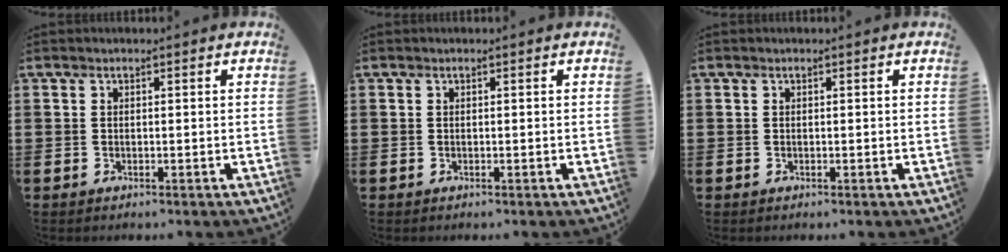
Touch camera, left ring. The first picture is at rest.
{"total": 0.0}
{"total": 0.0}